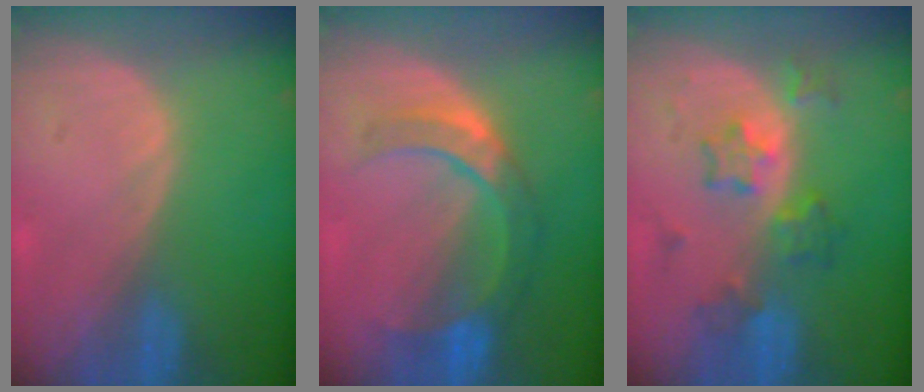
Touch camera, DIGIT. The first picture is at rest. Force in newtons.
{"total": 7.0, "press": 7.0, "slide": 0.9}
{"total": 5.9, "press": 5.9, "slide": 0.3}